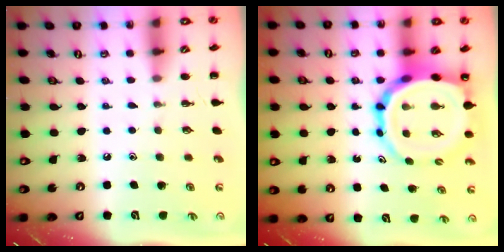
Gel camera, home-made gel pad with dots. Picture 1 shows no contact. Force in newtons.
{"total": 15.5, "press": 14.9, "slide": 4.3}